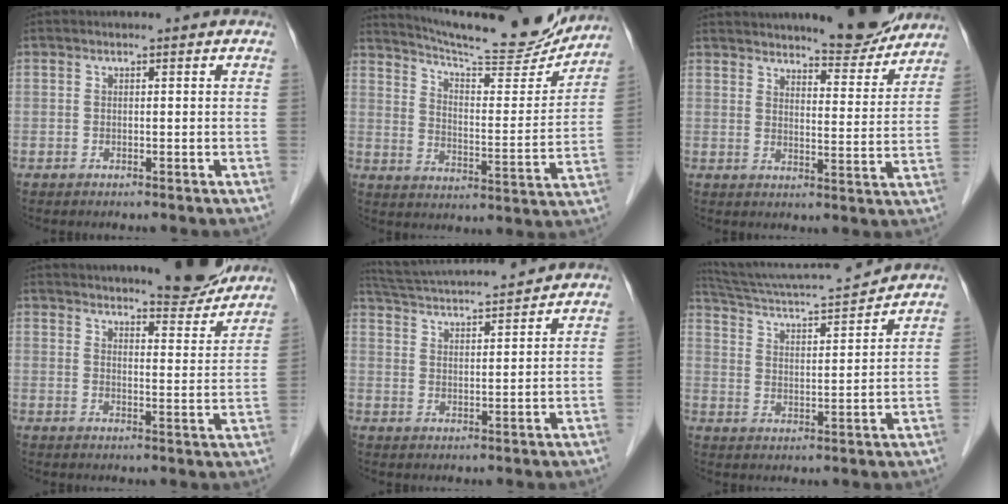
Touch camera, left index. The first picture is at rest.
{"total": 19.2, "force": [18.0, 1.4, 6.5], "torque": [-0.105, -0.044, 0.249]}
{"total": 10.7, "force": [9.7, 1.7, 4.0], "torque": [-0.049, -0.018, 0.126]}
{"total": 10.5, "force": [9.8, 1.3, 3.7], "torque": [-0.044, -0.018, 0.123]}
{"total": 13.4, "force": [12.3, 0.6, 5.1], "torque": [-0.103, 0.025, 0.197]}
{"total": 14.7, "force": [13.8, 0.2, 5.2], "torque": [-0.102, 0.011, 0.219]}